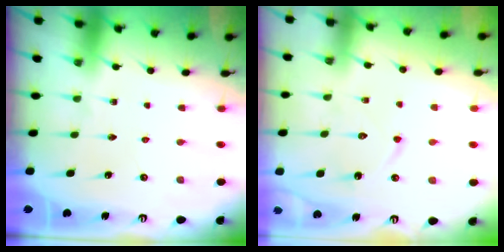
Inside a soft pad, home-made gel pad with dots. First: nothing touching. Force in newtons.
{"total": 7.5, "press": 7.5, "slide": 0.5}